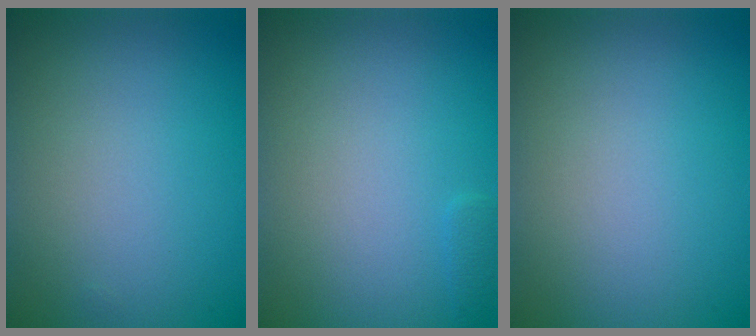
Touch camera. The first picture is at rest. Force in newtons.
{"total": 0.5, "press": 0.5, "slide": 0.1}
{"total": 0.0}